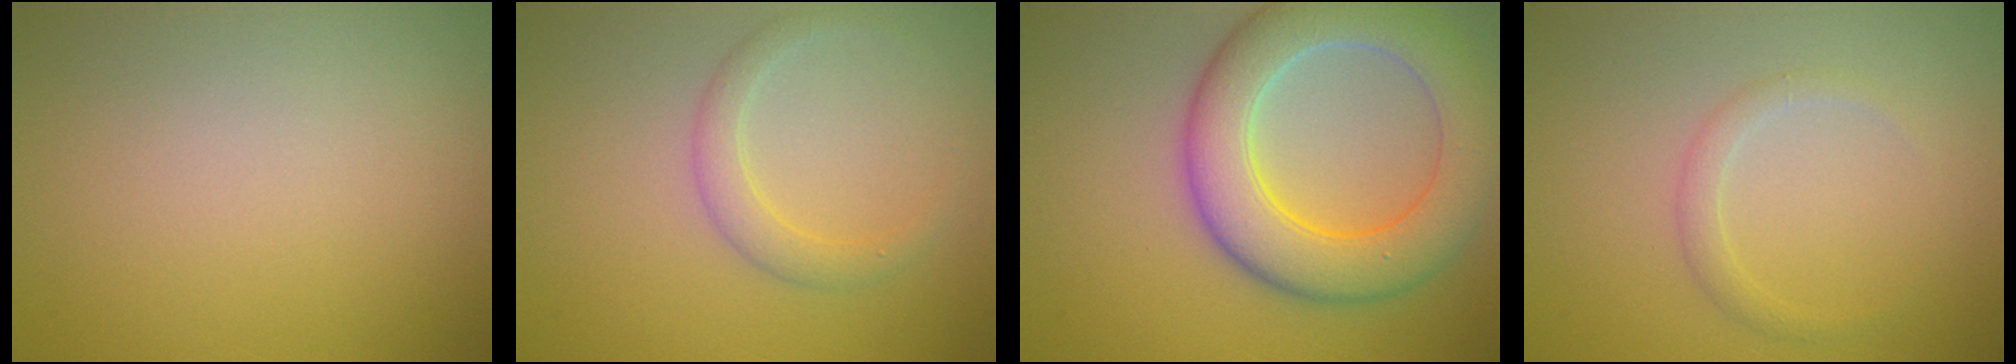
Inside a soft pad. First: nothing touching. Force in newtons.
{"total": 2.0, "press": 2.0, "slide": 0.2}
{"total": 8.3, "press": 8.3, "slide": 0.4}
{"total": 1.3, "press": 1.3, "slide": 0.0}